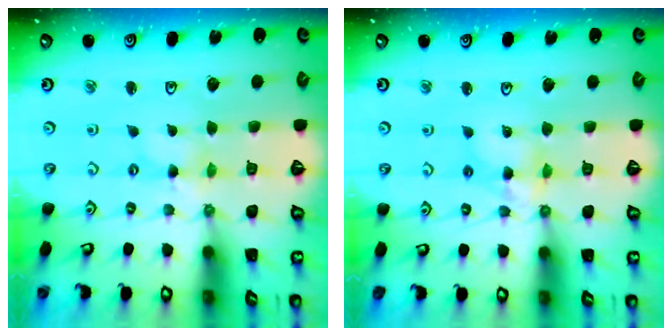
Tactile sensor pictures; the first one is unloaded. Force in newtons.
{"total": 7.4, "press": 7.4, "slide": 0.6}